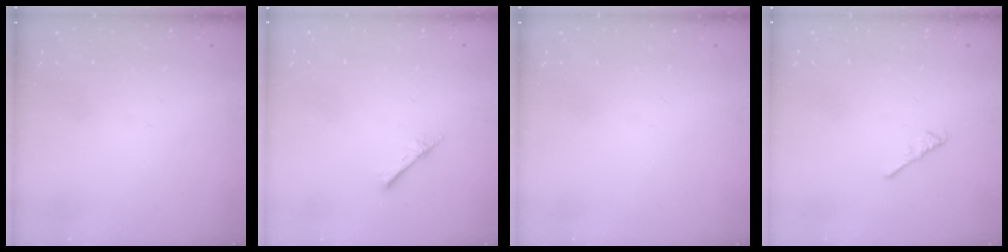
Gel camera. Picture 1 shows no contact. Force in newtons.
{"total": 2.6, "press": 2.6, "slide": 0.3}
{"total": 0.0}
{"total": 1.1, "press": 1.0, "slide": 0.4}